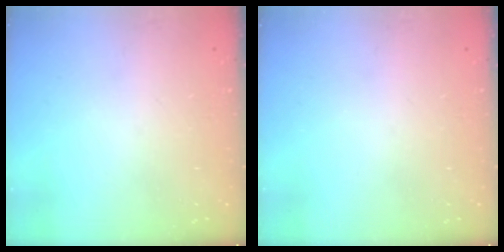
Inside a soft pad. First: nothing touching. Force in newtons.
{"total": 0.0}